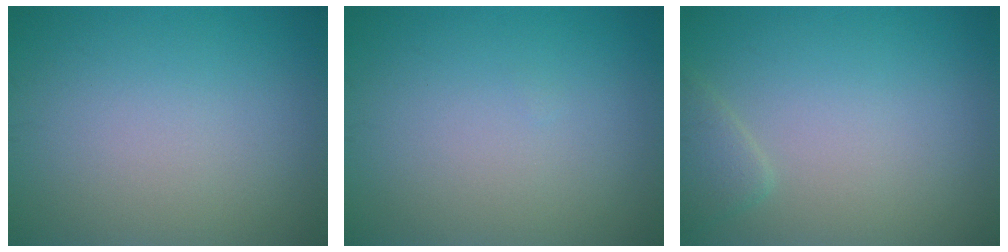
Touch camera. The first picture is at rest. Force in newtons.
{"total": 0.0}
{"total": 1.5, "press": 1.5, "slide": 0.1}